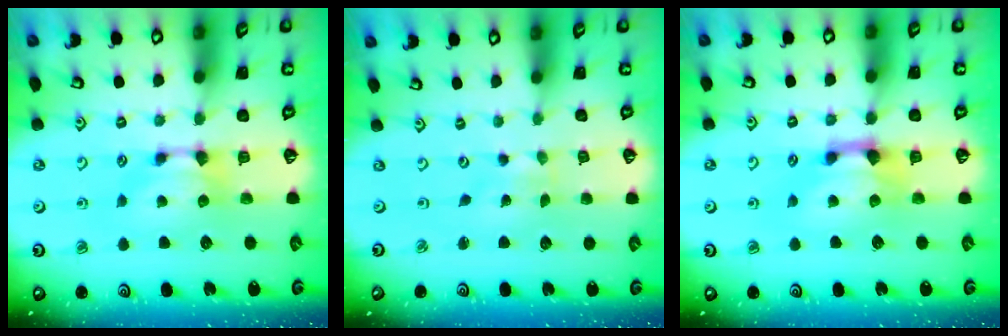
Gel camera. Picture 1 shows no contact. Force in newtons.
{"total": 5.4, "press": 5.4, "slide": 0.7}
{"total": 1.6, "press": 0.9, "slide": 1.3}